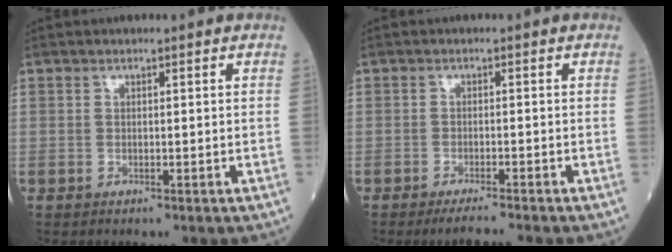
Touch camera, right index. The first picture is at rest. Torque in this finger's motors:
{"motor_torque": [-0.15, -0.11, 0.11, 0.03]}